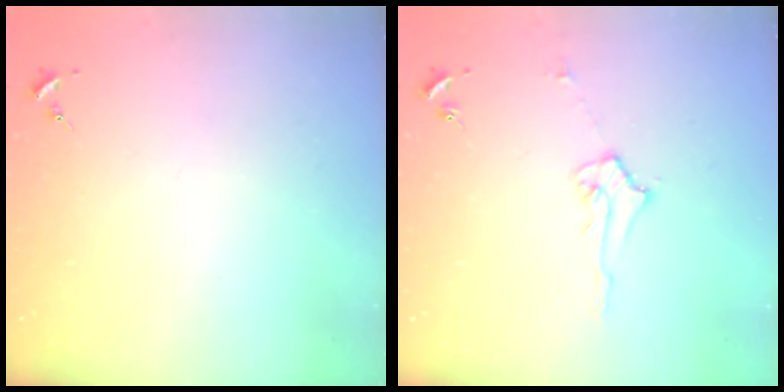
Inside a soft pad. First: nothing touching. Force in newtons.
{"total": 5.2, "press": 5.1, "slide": 0.9}